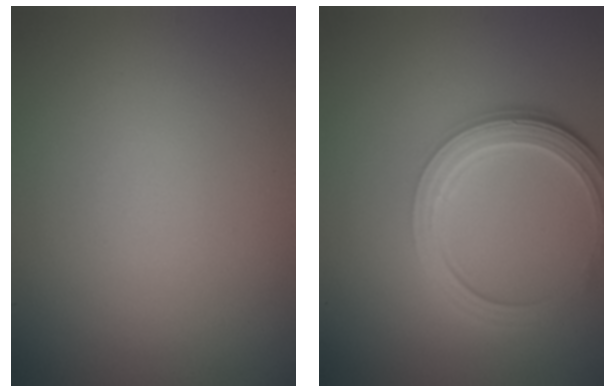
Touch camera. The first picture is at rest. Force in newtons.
{"total": 4.8, "press": 3.6, "slide": 3.2}